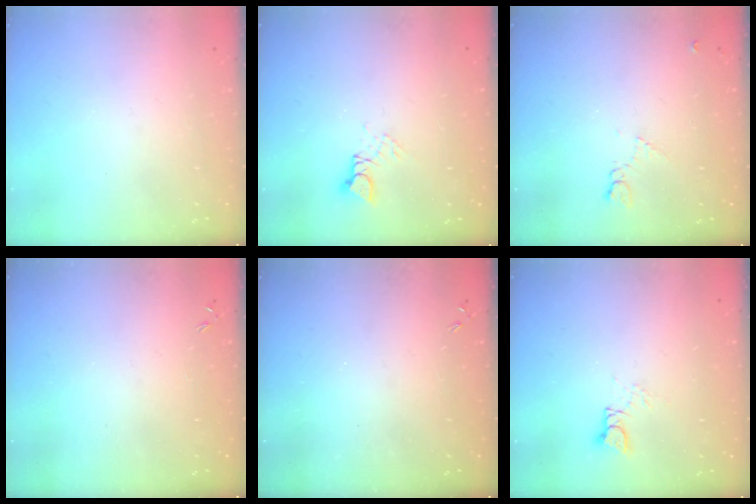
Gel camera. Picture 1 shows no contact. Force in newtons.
{"total": 3.5, "press": 3.5, "slide": 0.3}
{"total": 5.2, "press": 5.1, "slide": 0.8}
{"total": 0.0}
{"total": 0.0}
{"total": 3.3, "press": 3.2, "slide": 0.4}